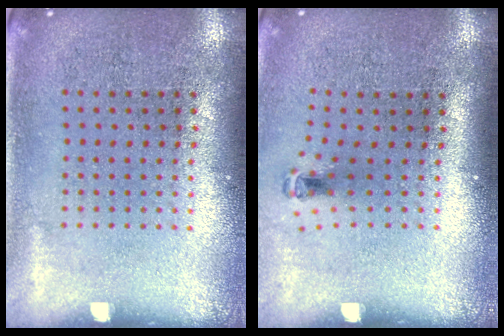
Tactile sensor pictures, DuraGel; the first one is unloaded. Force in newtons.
{"total": 0.7, "press": 0.4, "slide": 0.6}